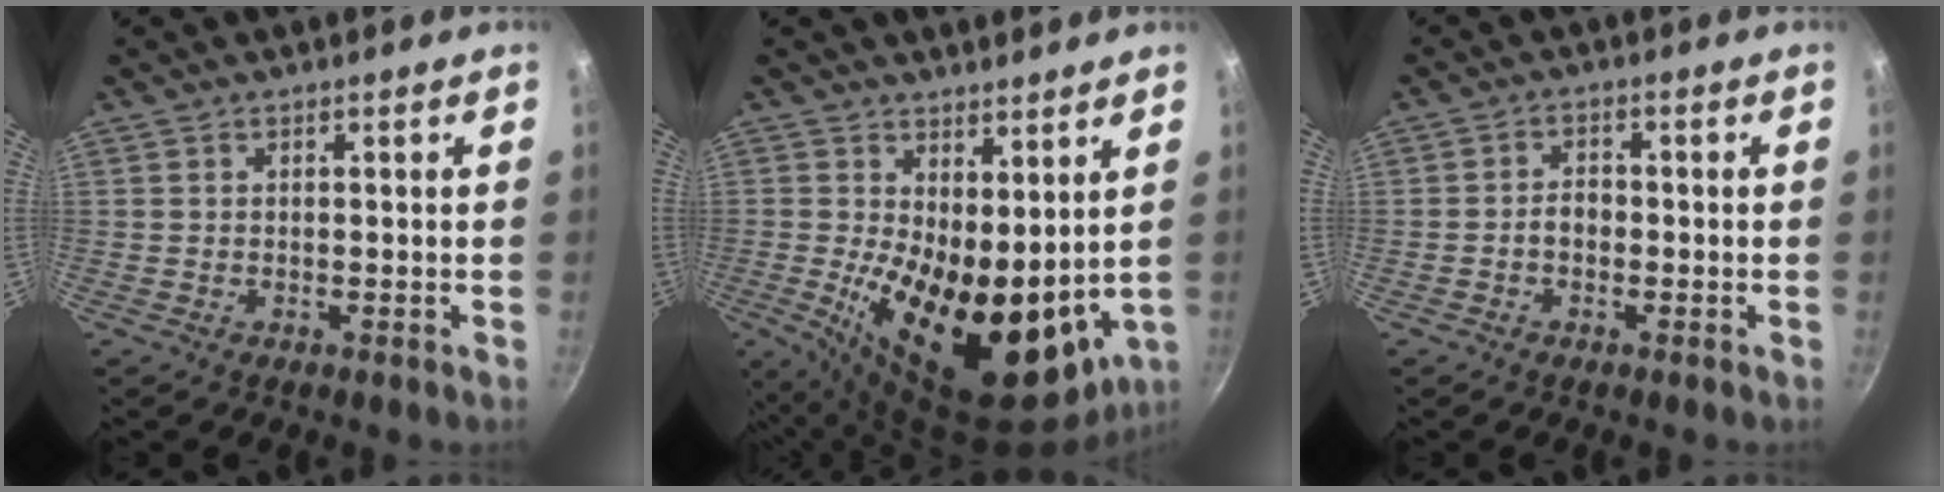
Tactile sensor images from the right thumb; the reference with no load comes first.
{"total": 18.0, "force": [1.5, 8.7, 15.7], "torque": [-0.201, -0.037, 0.043]}
{"total": 2.7, "force": [-0.8, 1.9, 1.7], "torque": [-0.015, 0.018, -0.016]}